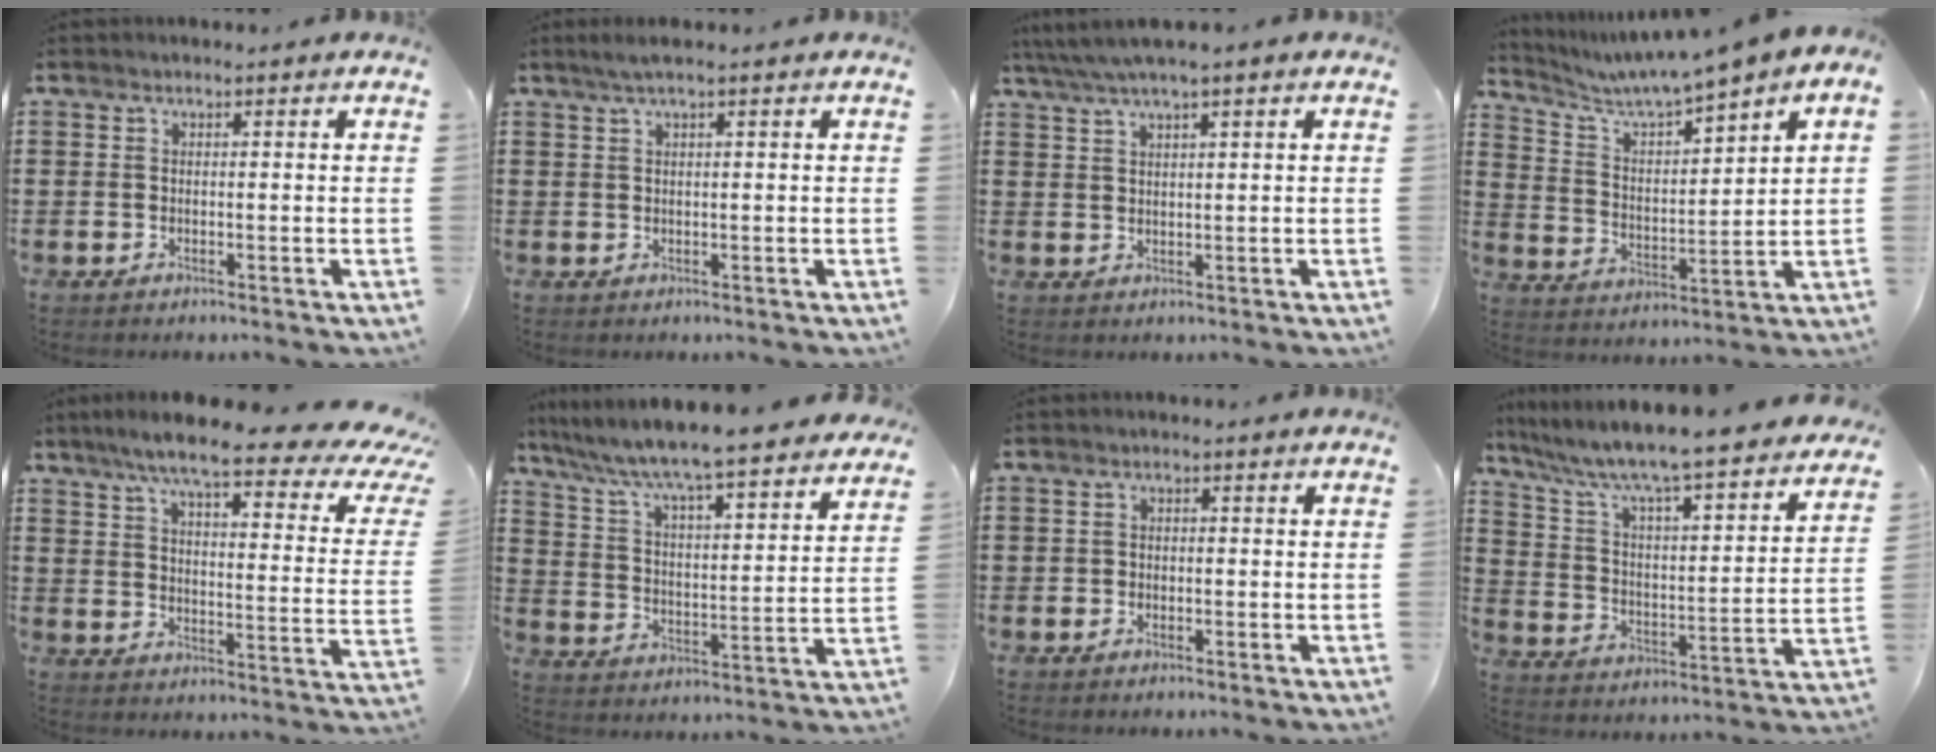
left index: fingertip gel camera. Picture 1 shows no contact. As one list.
[{"total": 1.7, "force": [0.7, 0.0, 1.5], "torque": [-0.028, -0.001, 0.013]}, {"total": 2.9, "force": [1.9, 0.1, 2.1], "torque": [-0.044, 0.003, 0.035]}, {"total": 5.1, "force": [4.5, -0.5, 2.4], "torque": [-0.069, -0.037, 0.068]}, {"total": 9.7, "force": [7.0, 1.3, 6.6], "torque": [-0.135, -0.039, 0.113]}, {"total": 6.0, "force": [5.6, -0.5, 2.3], "torque": [-0.073, -0.050, 0.086]}, {"total": 1.0, "force": [-0.4, 0.8, 0.3], "torque": [-0.009, 0.004, -0.011]}, {"total": 6.3, "force": [5.6, -0.3, 3.0], "torque": [-0.087, -0.056, 0.083]}]